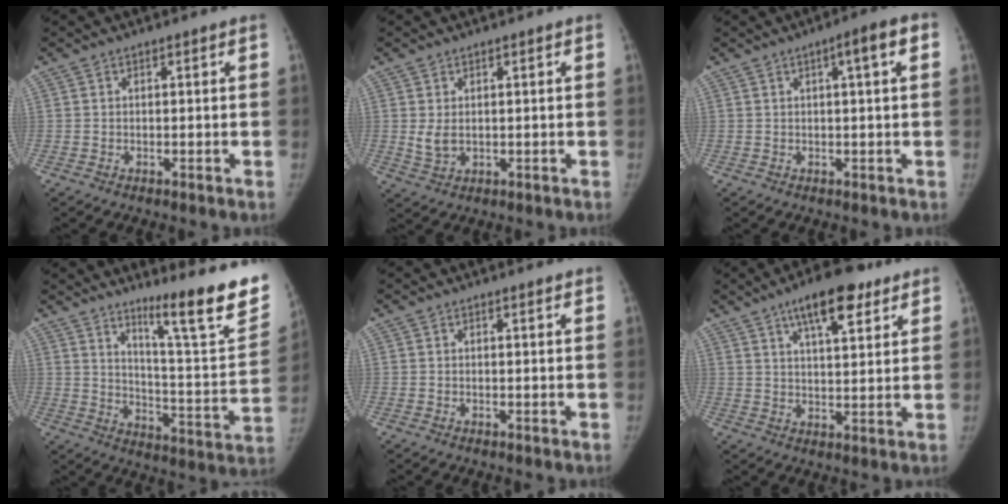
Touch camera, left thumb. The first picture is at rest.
{"total": 3.2, "force": [0.4, 2.2, 2.3], "torque": [-0.040, -0.008, 0.015]}
{"total": 4.9, "force": [1.5, 0.5, 4.7], "torque": [-0.068, 0.011, 0.018]}
{"total": 20.8, "force": [14.6, 2.2, 14.6], "torque": [-0.176, -0.113, 0.219]}
{"total": 0.8, "force": [0.7, 0.0, 0.4], "torque": [-0.006, -0.002, 0.011]}
{"total": 12.1, "force": [7.1, 4.5, 8.7], "torque": [-0.112, -0.025, 0.109]}